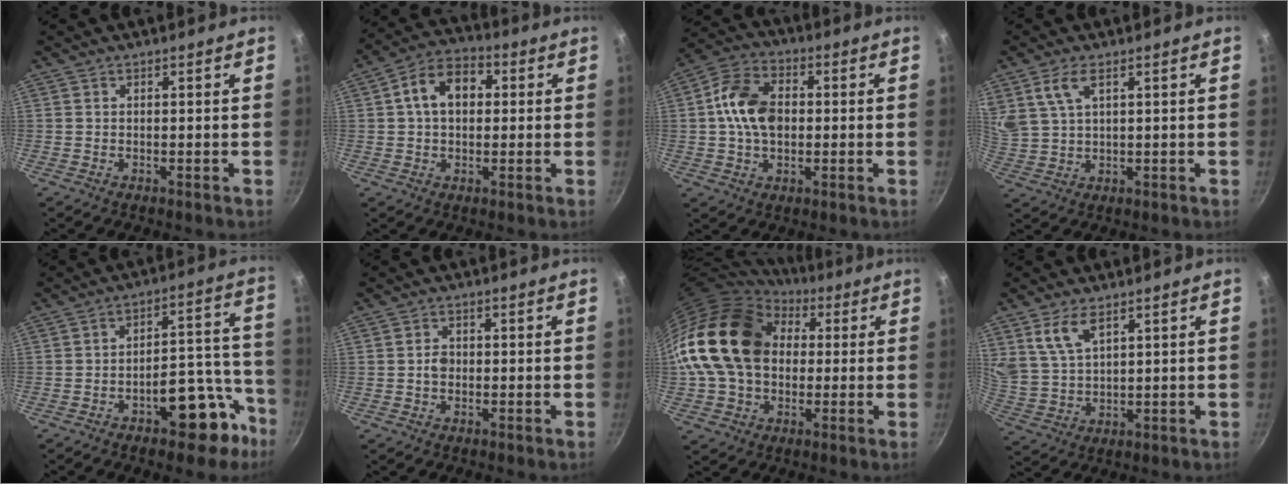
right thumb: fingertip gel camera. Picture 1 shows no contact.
{"total": 10.1, "force": [1.6, 7.1, 7.0], "torque": [-0.086, 0.025, 0.012]}
{"total": 12.0, "force": [0.5, 8.3, 8.7], "torque": [-0.138, 0.020, -0.007]}
{"total": 6.2, "force": [3.1, 2.8, 4.6], "torque": [-0.089, -0.005, 0.070]}
{"total": 13.7, "force": [-7.3, 6.8, 9.4], "torque": [-0.063, 0.080, -0.093]}
{"total": 2.2, "force": [-0.3, 1.7, 1.4], "torque": [-0.018, 0.008, -0.006]}
{"total": 22.6, "force": [3.6, 16.9, 14.7], "torque": [-0.265, 0.040, 0.058]}
{"total": 7.6, "force": [4.2, 3.7, 5.1], "torque": [-0.092, -0.019, 0.096]}